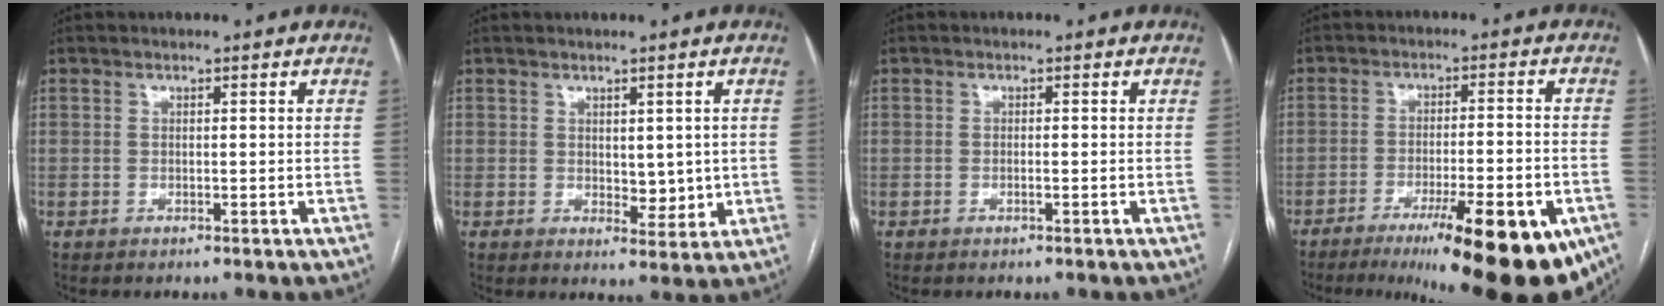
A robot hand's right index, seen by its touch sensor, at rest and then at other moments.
{"total": 4.0, "force": [0.5, 2.4, 3.2], "torque": [-0.040, -0.009, 0.017]}
{"total": 0.6, "force": [-0.2, 0.0, 0.5], "torque": [-0.010, 0.000, -0.003]}
{"total": 19.5, "force": [-11.3, 3.7, 15.4], "torque": [-0.158, -0.015, -0.164]}